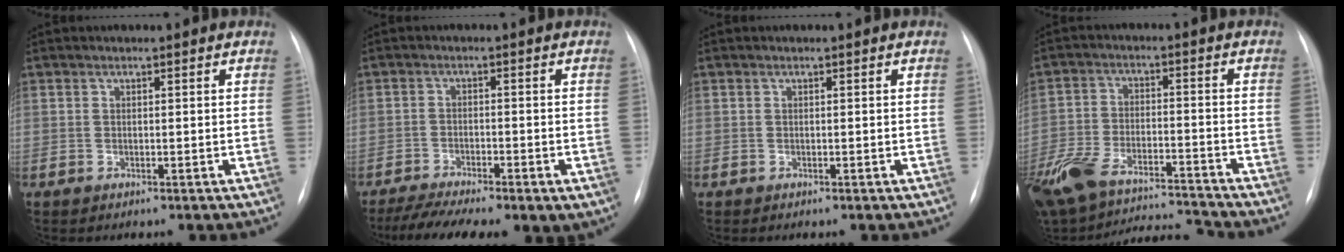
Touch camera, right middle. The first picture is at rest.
{"total": 12.8, "force": [-8.3, 4.5, 8.6], "torque": [-0.169, -0.009, -0.126]}
{"total": 0.0}
{"total": 17.6, "force": [-15.6, 3.2, 7.5], "torque": [-0.176, 0.003, -0.264]}